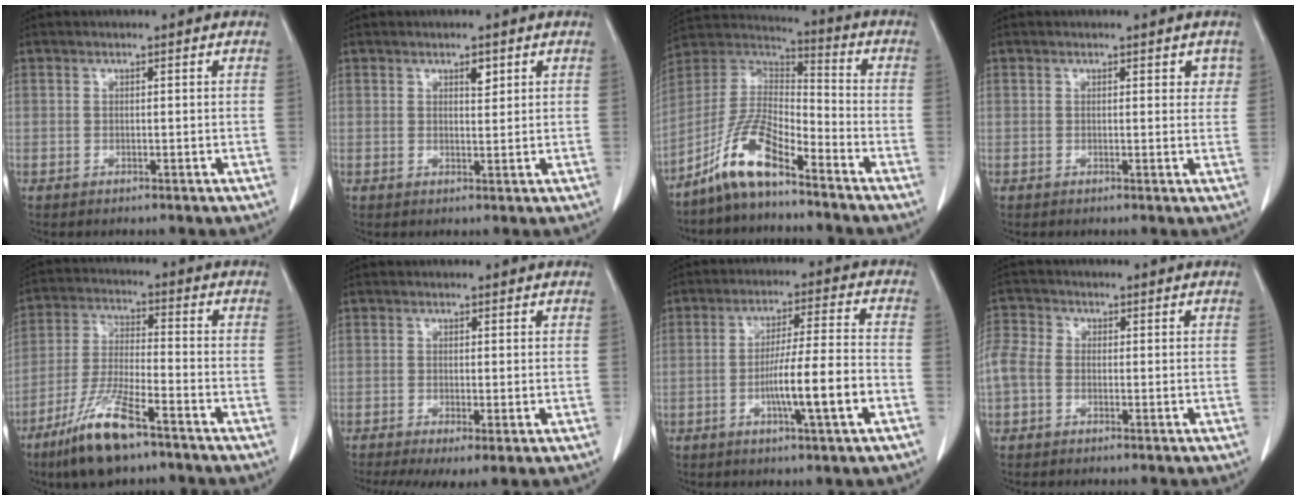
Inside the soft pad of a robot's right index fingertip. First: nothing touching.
{"total": 1.8, "force": [1.0, 0.7, 1.3], "torque": [-0.020, -0.004, 0.016]}
{"total": 10.7, "force": [-7.7, 2.4, 7.1], "torque": [-0.157, 0.015, -0.151]}
{"total": 1.9, "force": [1.0, 1.1, 1.2], "torque": [-0.004, -0.001, 0.009]}
{"total": 11.9, "force": [-7.9, 1.9, 8.7], "torque": [-0.182, -0.029, -0.149]}
{"total": 5.9, "force": [-3.2, 1.6, 4.6], "torque": [-0.074, -0.018, -0.055]}
{"total": 10.1, "force": [-3.3, -0.2, 9.5], "torque": [-0.159, 0.002, -0.054]}
{"total": 9.2, "force": [-0.8, 7.6, 5.1], "torque": [-0.162, 0.025, -0.016]}